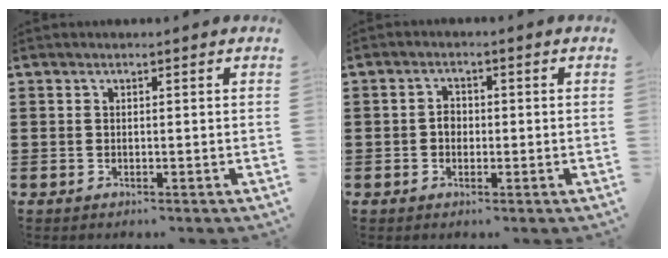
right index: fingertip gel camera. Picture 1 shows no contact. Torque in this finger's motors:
{"motor_torque": [0.43, -0.35, 0.14, 0.01]}